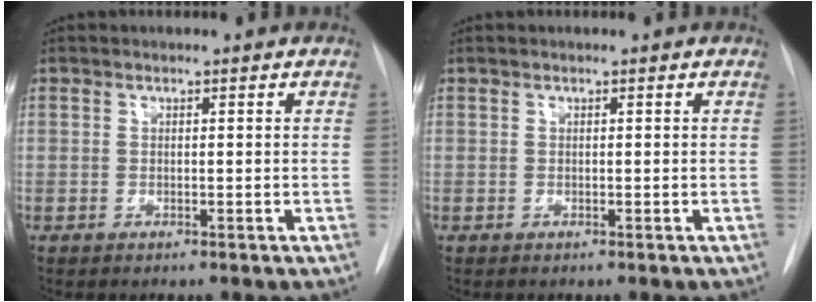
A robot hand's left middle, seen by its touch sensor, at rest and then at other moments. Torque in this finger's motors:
{"motor_torque": [-0.10, -0.36, -0.06, -0.01]}